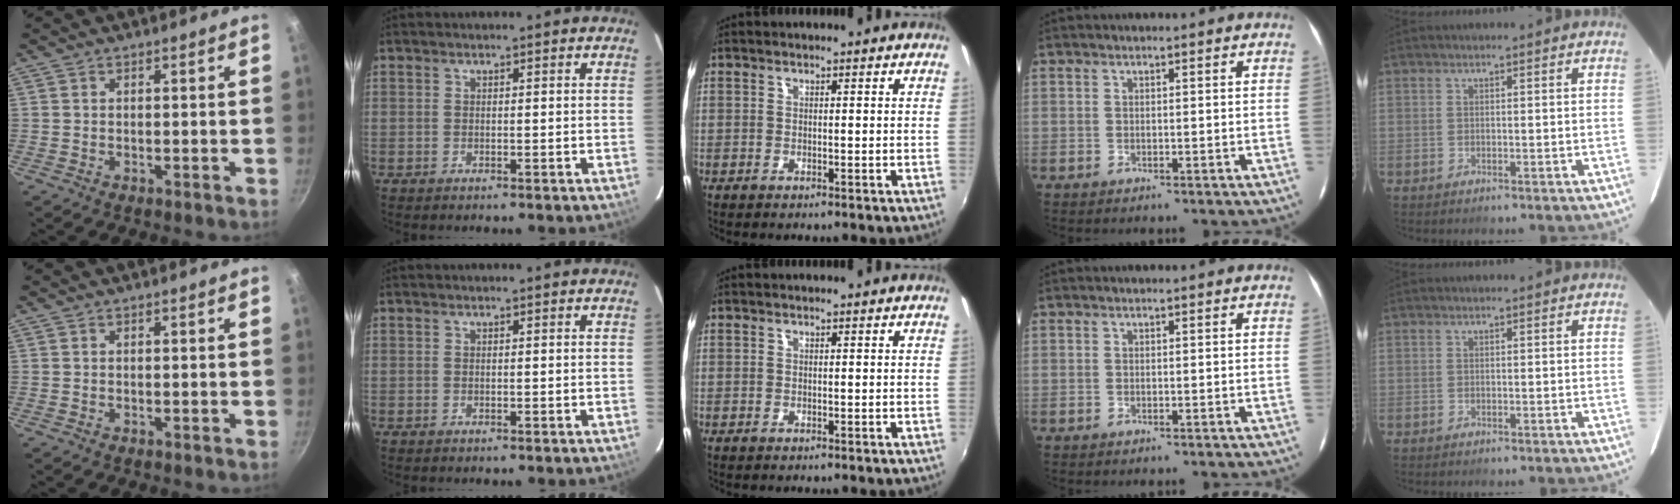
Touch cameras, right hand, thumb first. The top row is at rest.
{}